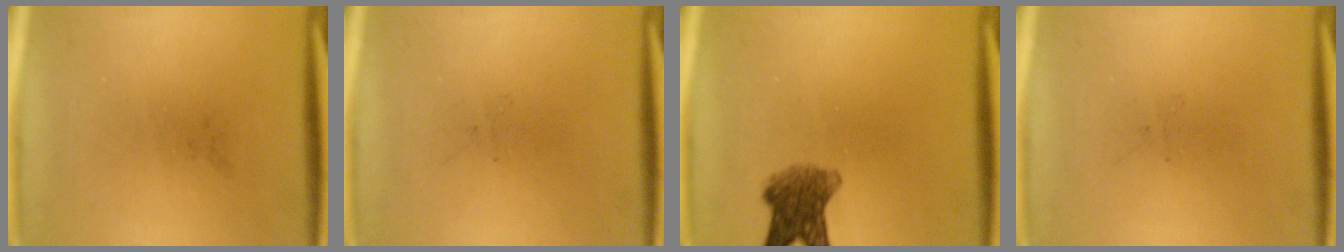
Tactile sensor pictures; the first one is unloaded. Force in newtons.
{"total": 0.0}
{"total": 6.1}
{"total": 0.0}